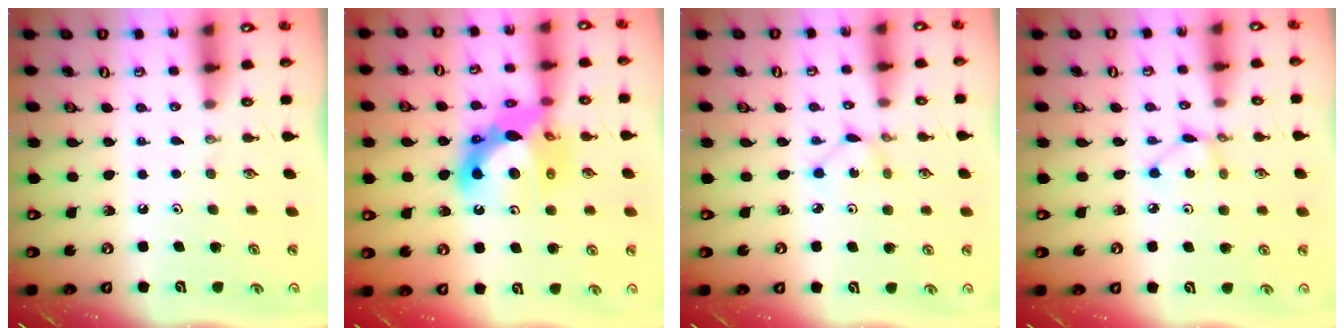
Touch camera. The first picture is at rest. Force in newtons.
{"total": 16.2, "press": 16.1, "slide": 1.6}
{"total": 1.3, "press": 1.3, "slide": 0.1}
{"total": 2.9, "press": 2.9, "slide": 0.1}